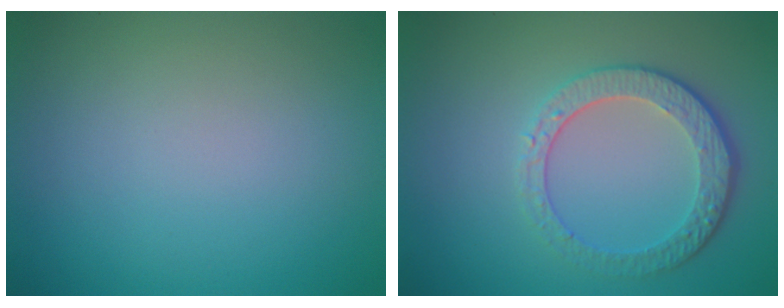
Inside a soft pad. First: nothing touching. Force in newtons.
{"total": 4.6, "press": 3.4, "slide": 3.1}